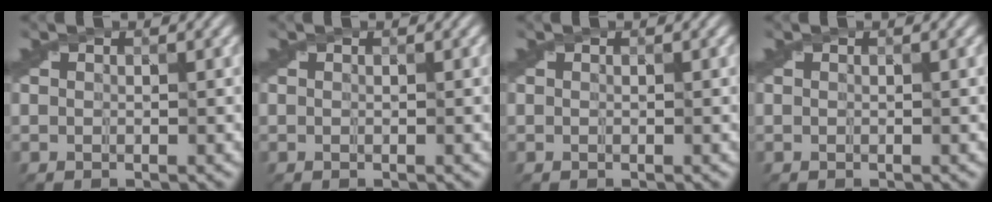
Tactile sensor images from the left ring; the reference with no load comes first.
{"total": 0.0}
{"total": 0.0}
{"total": 0.0}